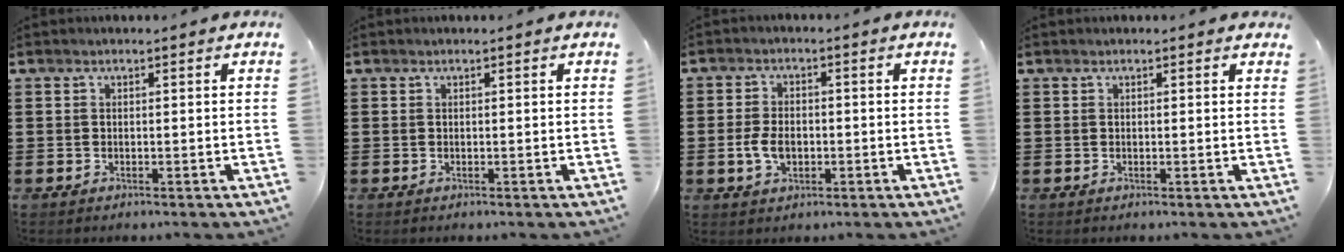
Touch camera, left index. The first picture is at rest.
{"total": 0.0}
{"total": 4.6, "force": [-0.9, 2.9, 3.5], "torque": [-0.085, -0.001, -0.022]}
{"total": 0.0}